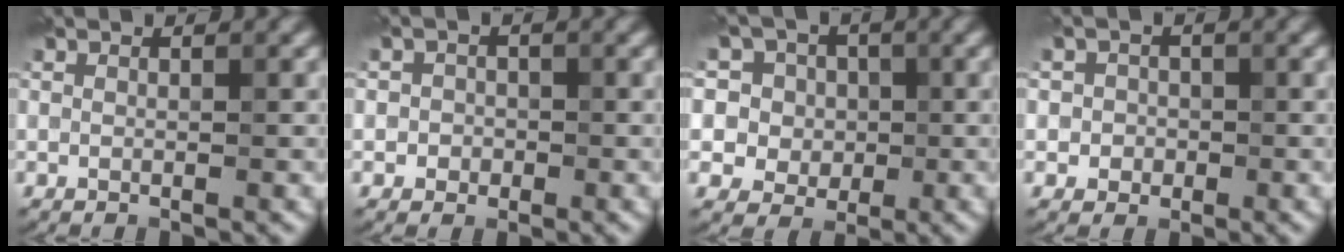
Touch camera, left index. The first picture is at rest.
{"total": 1.7, "force": [-0.2, 1.6, 0.4], "torque": [0.012, -0.002, -0.011]}
{"total": 9.1, "force": [3.8, 7.5, 3.5], "torque": [-0.066, 0.020, 0.035]}
{"total": 2.2, "force": [0.1, 2.2, 0.6], "torque": [0.012, 0.002, -0.013]}